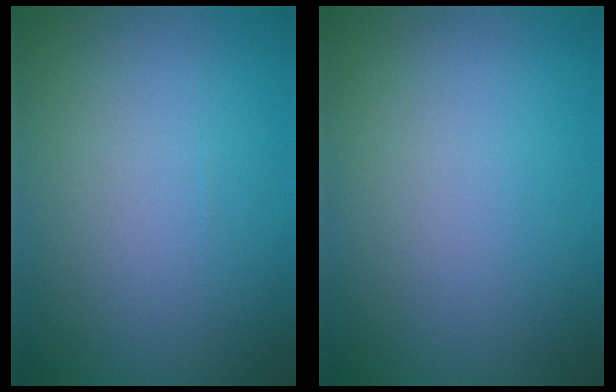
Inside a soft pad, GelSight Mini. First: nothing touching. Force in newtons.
{"total": 0.0}